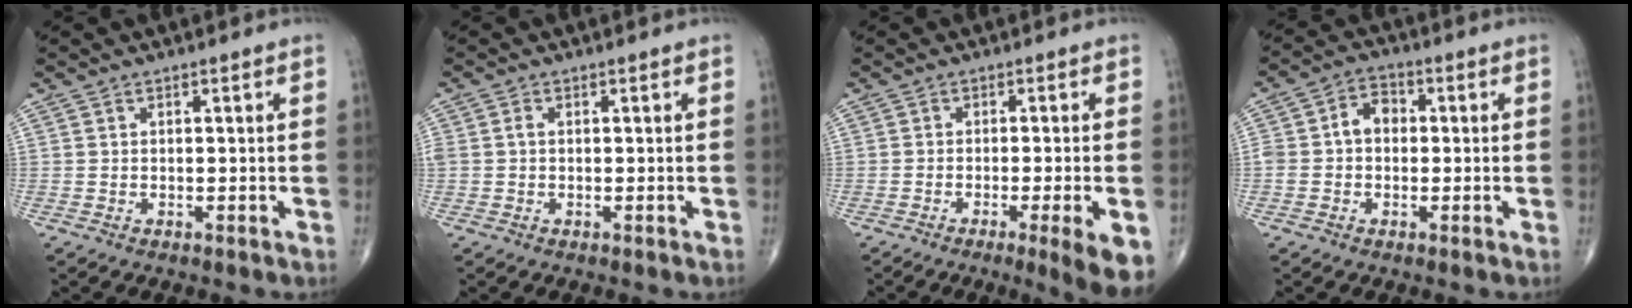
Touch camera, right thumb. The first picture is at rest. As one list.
[{"total": 1.4, "force": [0.0, 1.0, 1.0], "torque": [-0.025, 0.006, 0.001]}, {"total": 8.2, "force": [-3.6, 0.7, 7.3], "torque": [-0.100, -0.012, -0.053]}, {"total": 5.5, "force": [0.0, 4.2, 3.6], "torque": [-0.050, 0.023, -0.009]}]